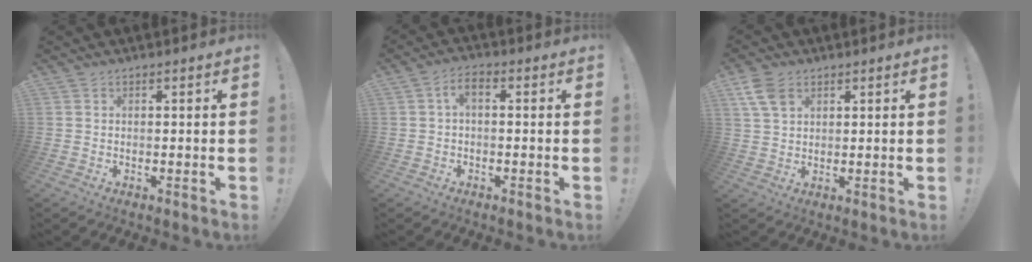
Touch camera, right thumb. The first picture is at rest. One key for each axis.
{"total": 3.6, "fx": -0.1, "fy": 1.6, "fz": 3.2, "tx": -0.065, "ty": 0.012, "tz": 0.000}
{"total": 6.8, "fx": 3.3, "fy": 4.2, "fz": 4.2, "tx": -0.083, "ty": -0.006, "tz": 0.065}